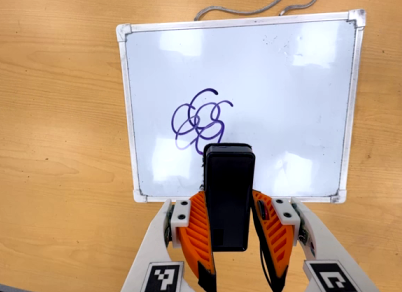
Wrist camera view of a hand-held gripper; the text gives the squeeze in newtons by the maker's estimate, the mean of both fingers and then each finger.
{"total": 4.1, "left": 2.8, "right": 5.3}